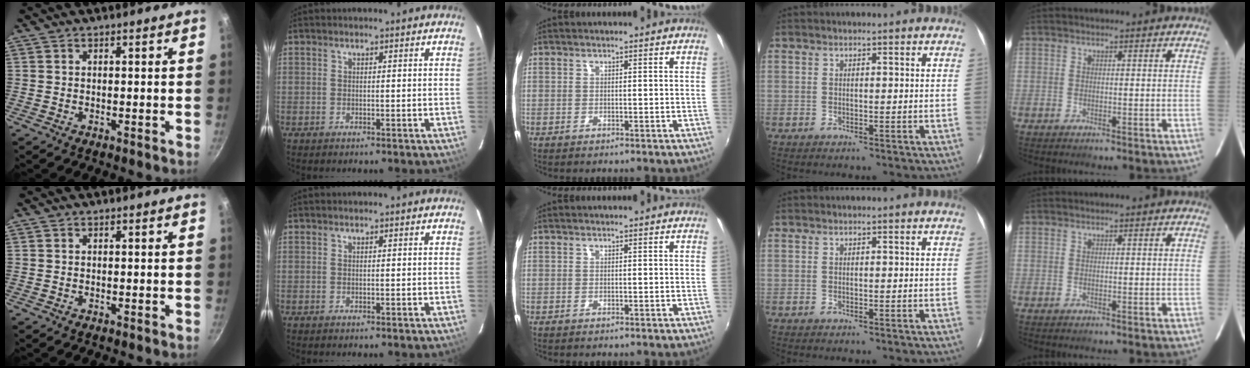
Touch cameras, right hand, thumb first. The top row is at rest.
{}